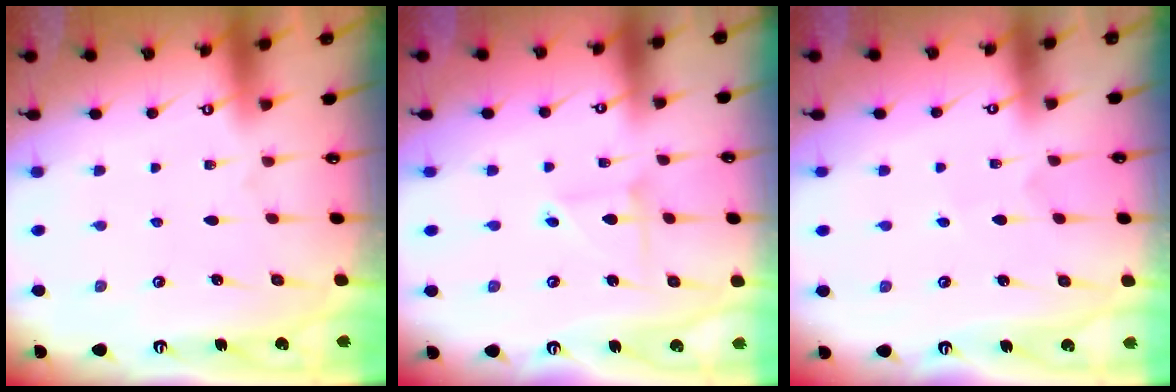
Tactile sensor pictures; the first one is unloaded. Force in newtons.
{"total": 2.6, "press": 2.6, "slide": 0.3}
{"total": 2.9, "press": 2.9, "slide": 0.3}